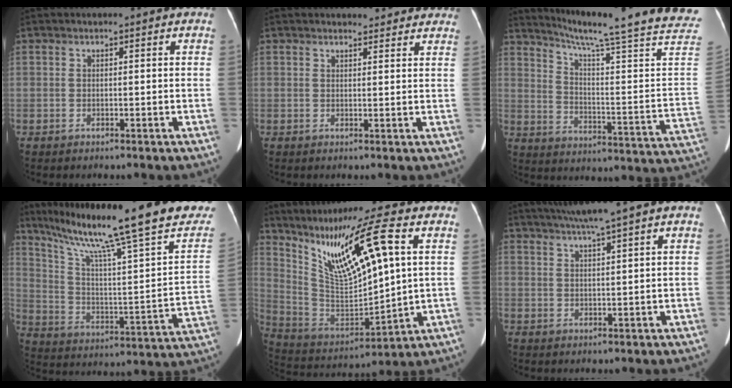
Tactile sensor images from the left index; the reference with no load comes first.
{"total": 6.0, "force": [5.7, 1.7, 1.0], "torque": [0.003, 0.003, 0.048]}
{"total": 25.9, "force": [22.0, -2.0, 13.6], "torque": [-0.214, -0.107, 0.281]}
{"total": 29.3, "force": [22.2, 1.6, 19.0], "torque": [-0.305, -0.047, 0.306]}
{"total": 17.3, "force": [6.8, 3.2, 15.6], "torque": [-0.301, 0.013, 0.136]}
{"total": 5.0, "force": [3.7, -1.4, 3.0], "torque": [-0.052, 0.010, 0.068]}